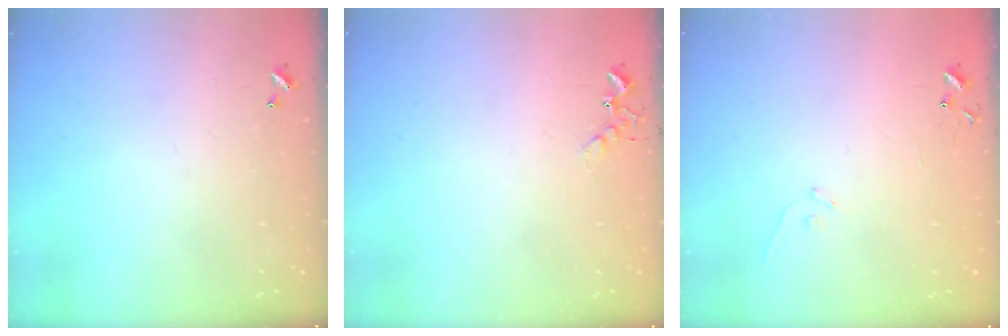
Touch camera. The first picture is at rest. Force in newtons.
{"total": 5.2, "press": 5.1, "slide": 0.9}
{"total": 7.4, "press": 7.3, "slide": 0.6}